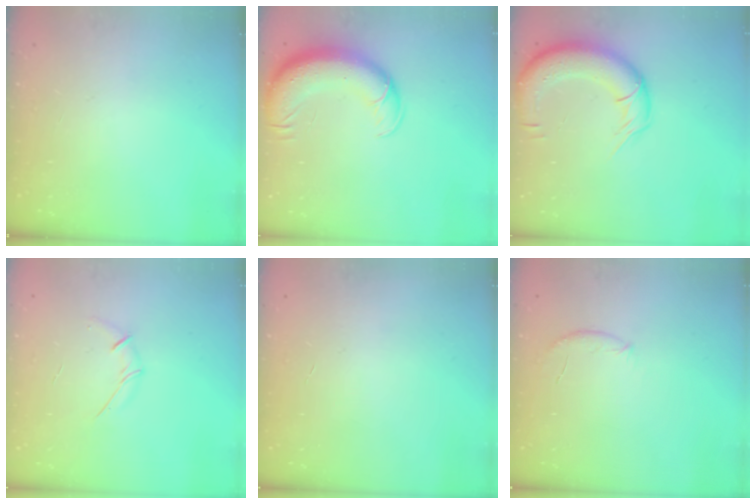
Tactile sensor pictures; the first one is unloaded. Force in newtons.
{"total": 13.5, "press": 13.1, "slide": 3.3}
{"total": 14.0, "press": 13.6, "slide": 3.1}
{"total": 5.4, "press": 5.3, "slide": 1.0}
{"total": 0.6, "press": 0.6, "slide": 0.2}
{"total": 6.9, "press": 6.7, "slide": 1.8}